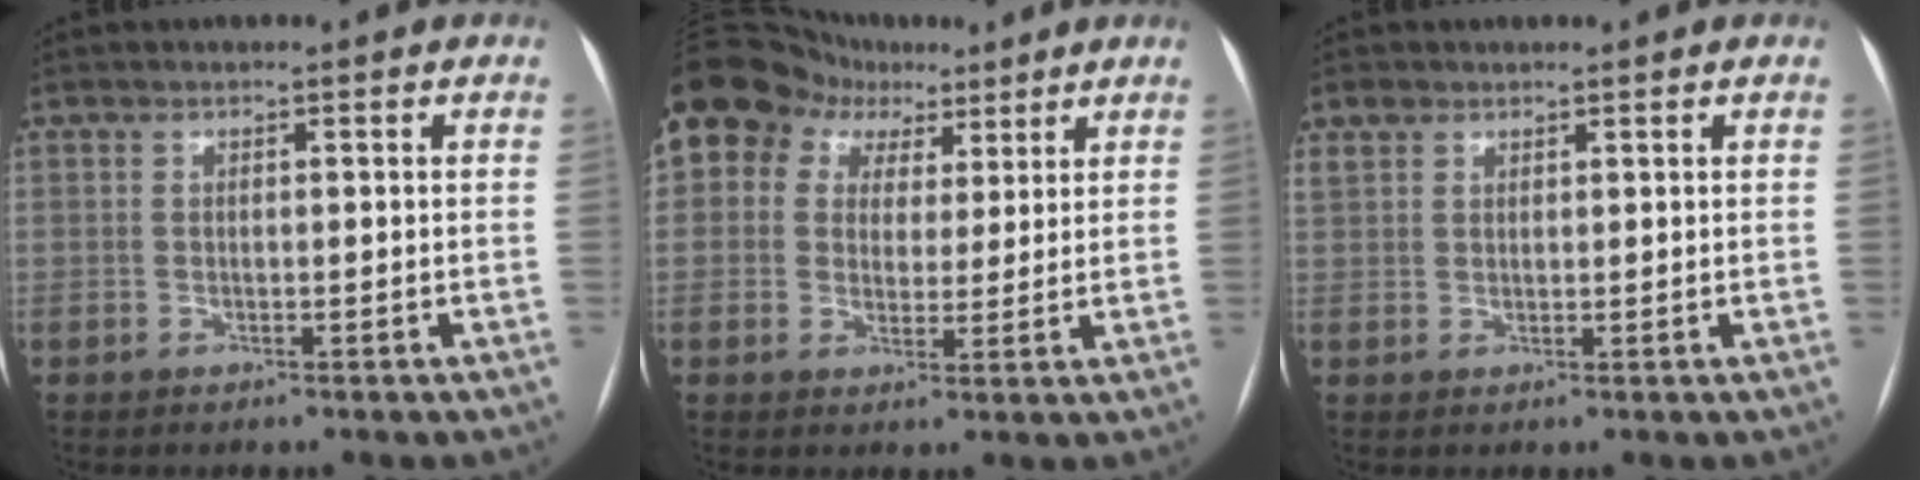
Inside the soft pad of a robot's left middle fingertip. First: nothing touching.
{"total": 13.9, "force": [7.5, 10.7, 4.8], "torque": [-0.135, 0.065, 0.138]}
{"total": 2.1, "force": [1.5, 1.3, 0.4], "torque": [-0.013, 0.013, 0.031]}